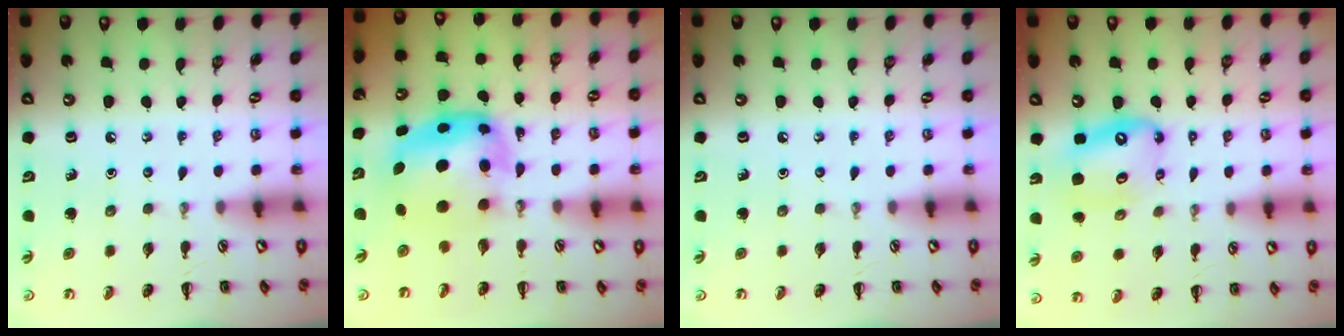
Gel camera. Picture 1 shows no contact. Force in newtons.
{"total": 7.0, "press": 6.8, "slide": 1.7}
{"total": 0.0}
{"total": 12.7, "press": 12.2, "slide": 3.3}